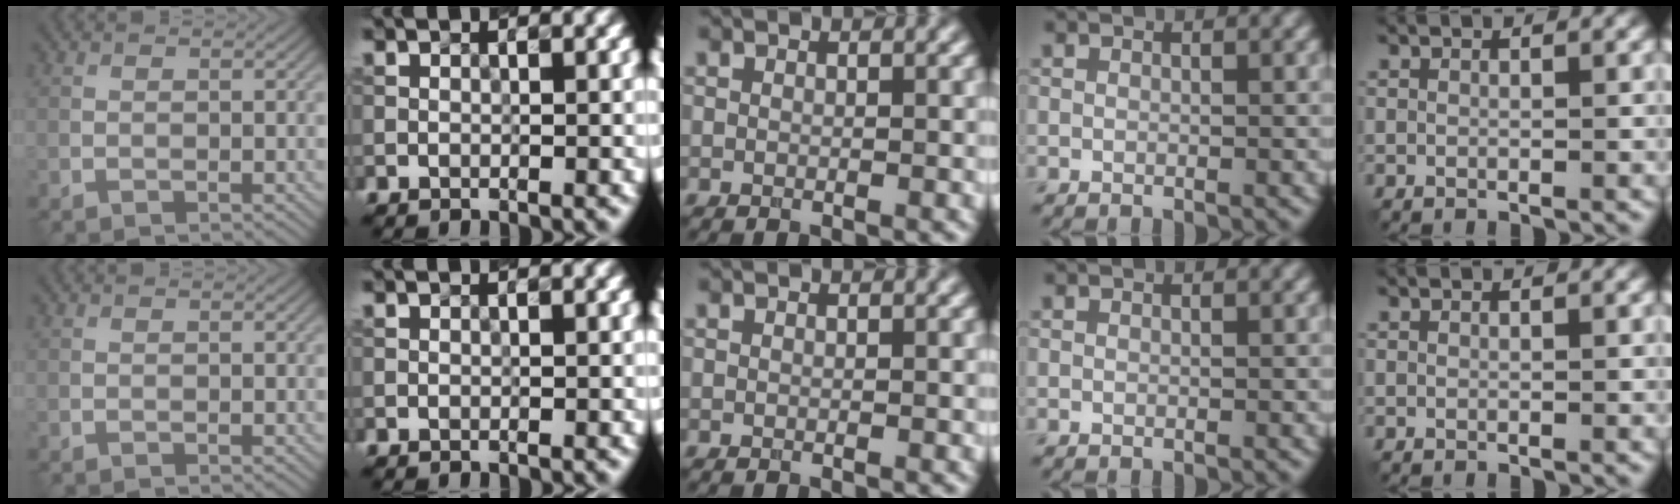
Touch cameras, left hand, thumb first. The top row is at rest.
{}